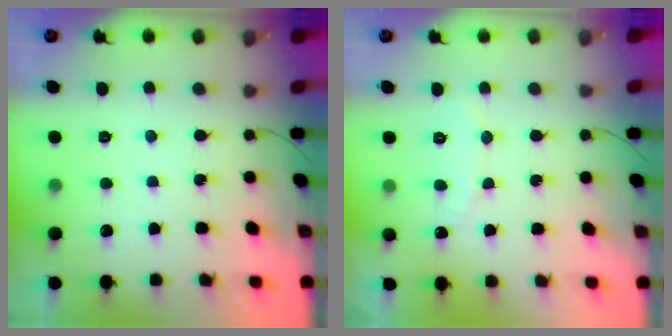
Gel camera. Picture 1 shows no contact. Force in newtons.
{"total": 5.7, "press": 5.7, "slide": 0.3}